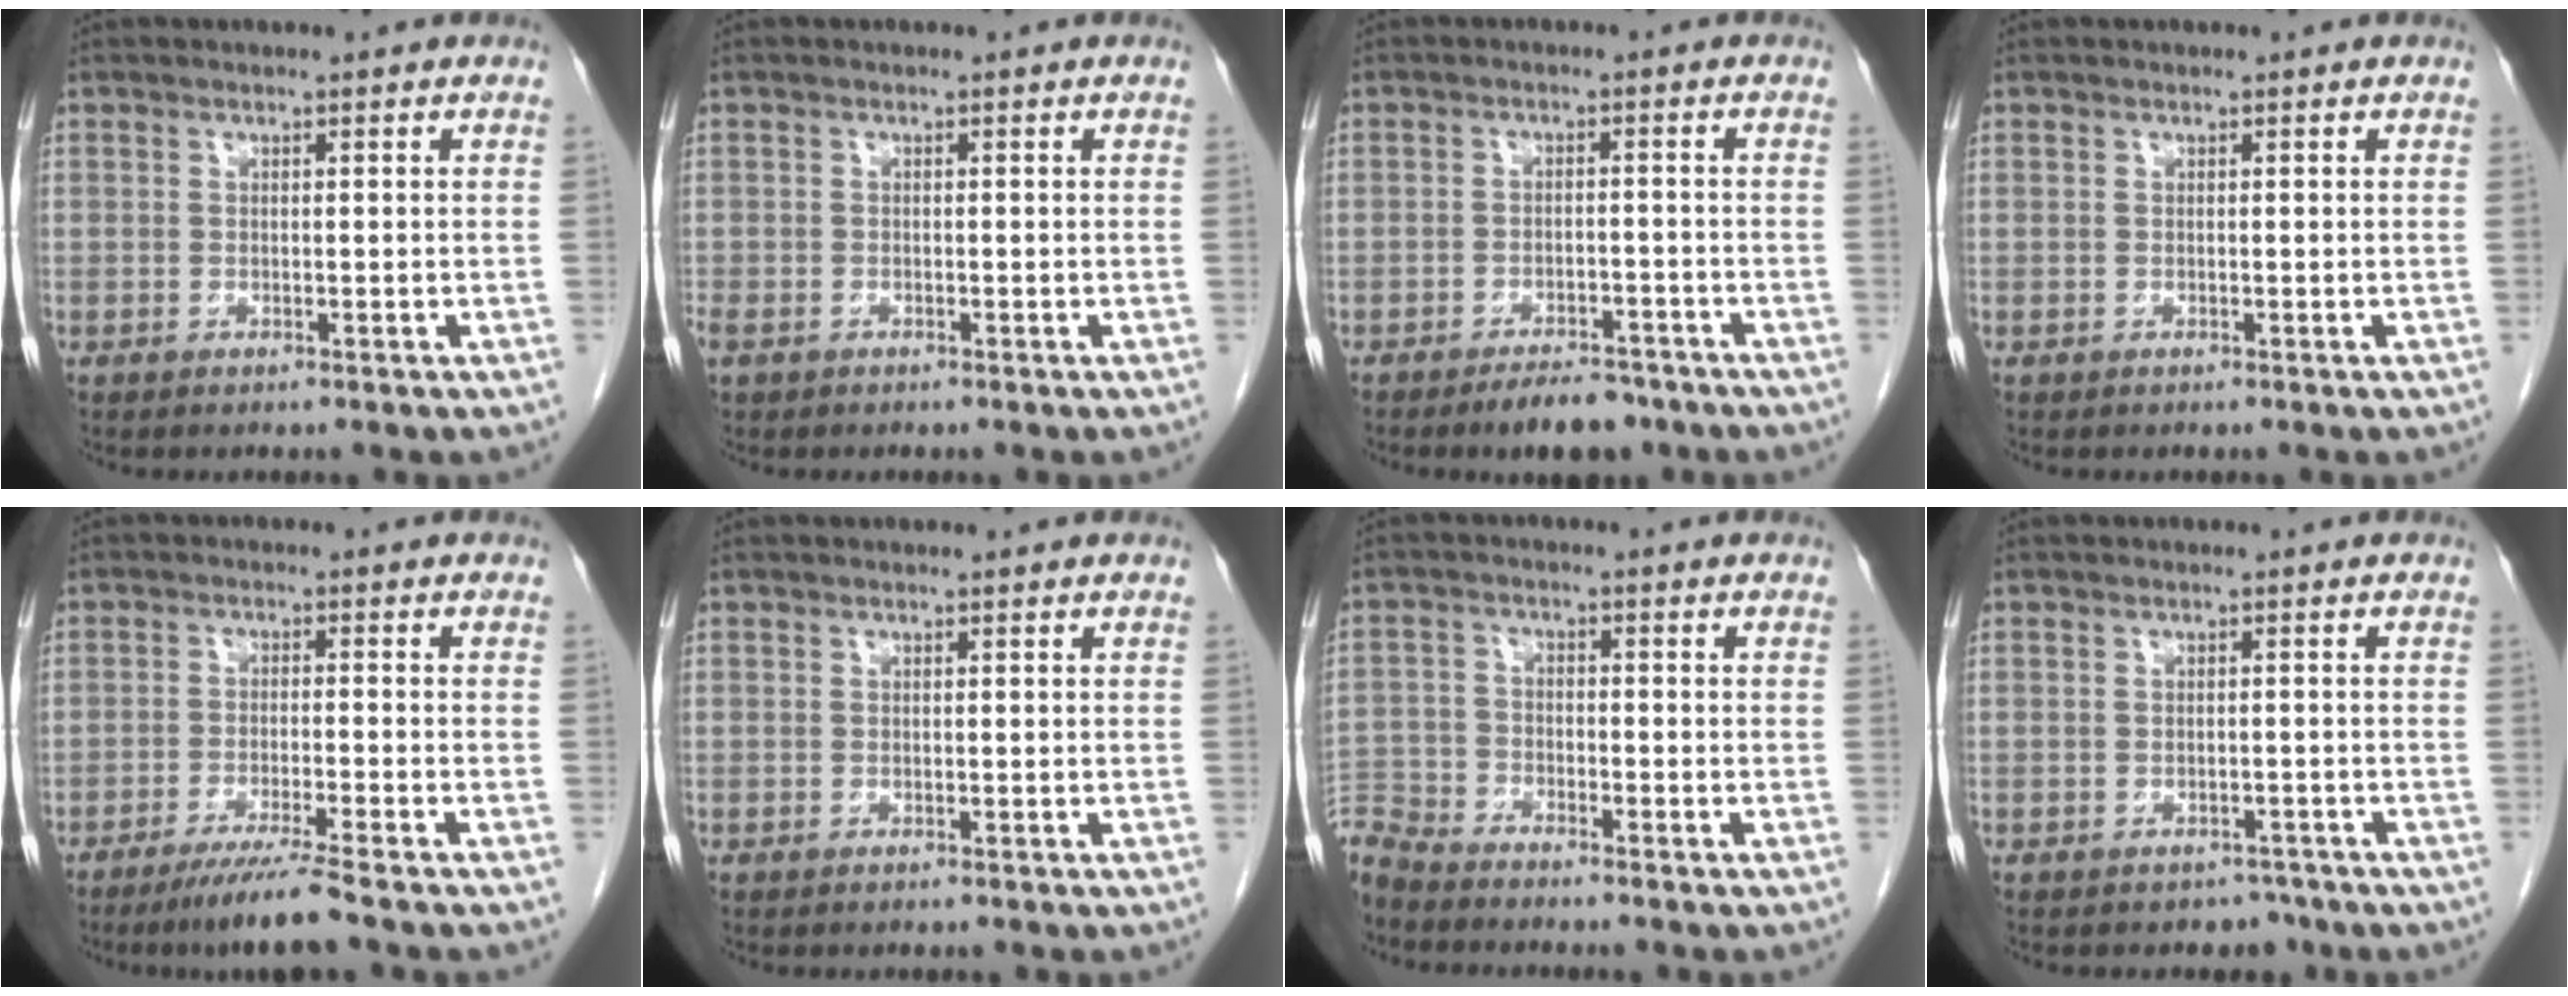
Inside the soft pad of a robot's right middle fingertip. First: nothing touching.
{"total": 1.8, "force": [-1.2, 1.1, 0.9], "torque": [-0.022, -0.003, -0.019]}
{"total": 5.6, "force": [-4.5, 2.0, 2.7], "torque": [-0.039, 0.000, -0.066]}
{"total": 0.0}
{"total": 6.1, "force": [-4.8, -1.1, 3.5], "torque": [-0.061, -0.021, -0.088]}
{"total": 0.0}
{"total": 6.0, "force": [-5.9, 0.5, 0.6], "torque": [-0.006, -0.007, -0.114]}
{"total": 2.3, "force": [-1.9, 1.3, -0.1], "torque": [-0.002, 0.003, -0.027]}